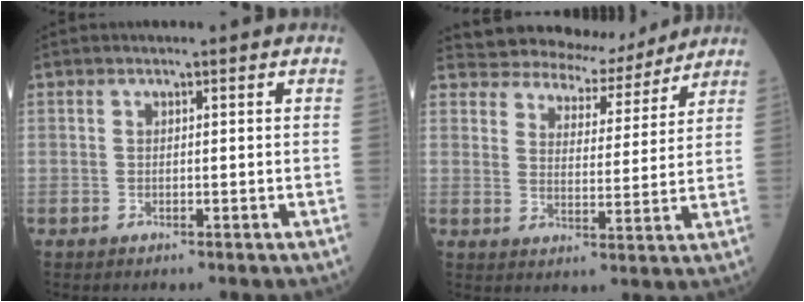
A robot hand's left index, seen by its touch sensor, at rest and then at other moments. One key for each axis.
{"total": 12.4, "fx": 11.7, "fy": 3.6, "fz": 1.9, "tx": -0.022, "ty": 0.003, "tz": 0.156}